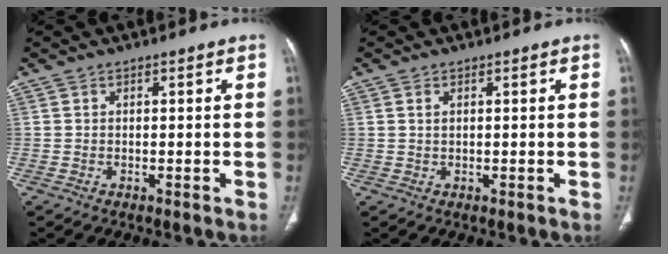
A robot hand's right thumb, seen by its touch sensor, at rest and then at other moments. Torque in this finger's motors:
{"motor_torque": [-0.11, -0.30, -0.42, 0.26, -0.03]}